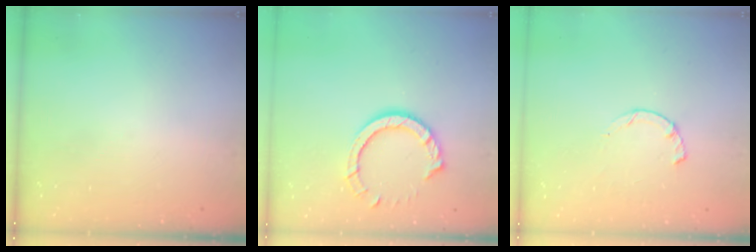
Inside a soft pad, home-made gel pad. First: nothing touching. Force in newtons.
{"total": 9.5, "press": 9.5, "slide": 1.1}
{"total": 2.3, "press": 2.3, "slide": 0.4}